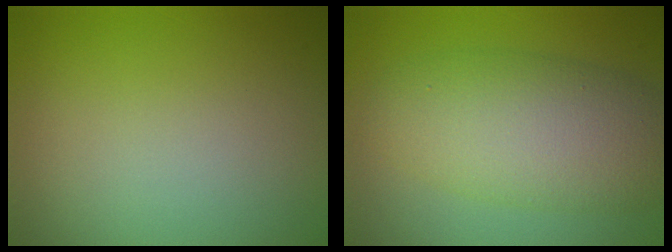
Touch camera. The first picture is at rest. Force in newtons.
{"total": 7.6, "press": 7.6, "slide": 0.2}